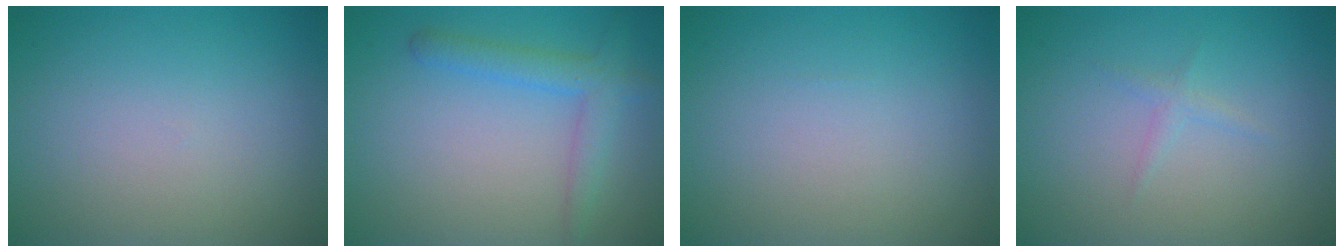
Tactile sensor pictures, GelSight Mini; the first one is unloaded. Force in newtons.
{"total": 2.9, "press": 2.9, "slide": 0.2}
{"total": 0.0}
{"total": 0.9, "press": 0.9, "slide": 0.1}